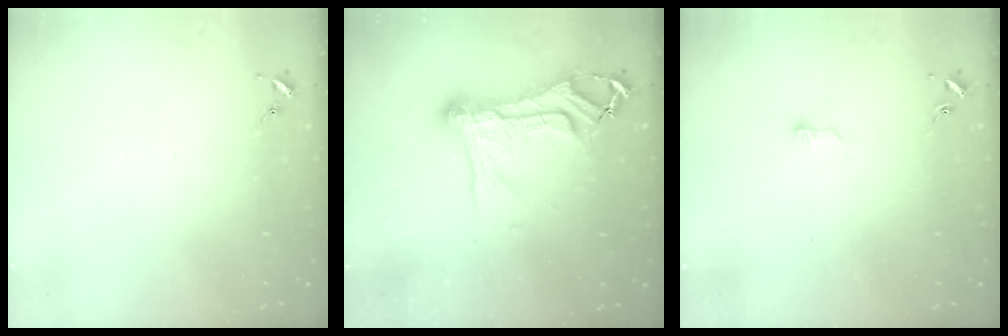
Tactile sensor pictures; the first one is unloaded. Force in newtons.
{"total": 17.6, "press": 17.6, "slide": 1.8}
{"total": 3.6, "press": 3.6, "slide": 0.3}